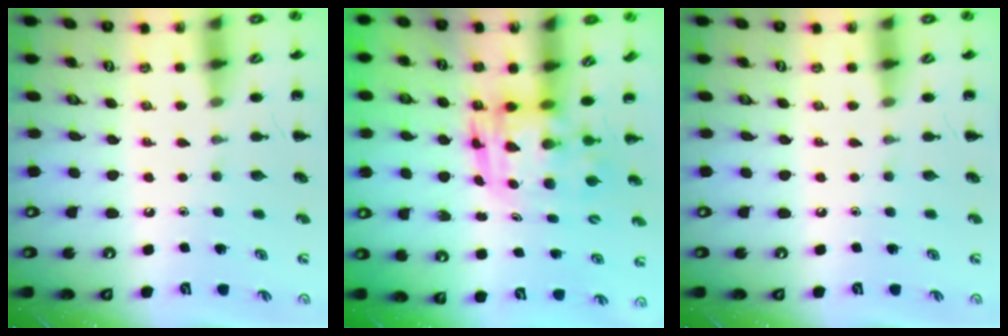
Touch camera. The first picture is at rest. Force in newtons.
{"total": 3.5, "press": 3.4, "slide": 0.7}
{"total": 0.0}